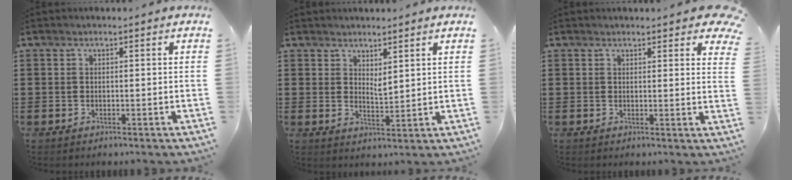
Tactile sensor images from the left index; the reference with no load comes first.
{"total": 2.7, "force": [2.4, 0.8, 1.1], "torque": [-0.017, -0.004, 0.042]}
{"total": 2.9, "force": [2.5, 1.0, 0.9], "torque": [-0.011, -0.007, 0.045]}